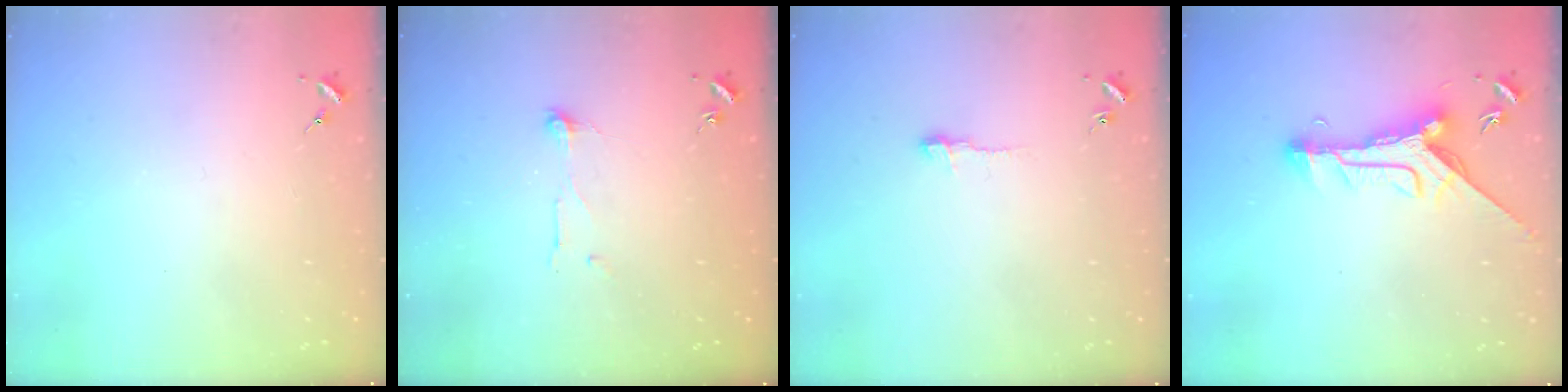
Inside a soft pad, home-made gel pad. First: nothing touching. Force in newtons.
{"total": 3.8, "press": 3.8, "slide": 0.3}
{"total": 4.3, "press": 4.3, "slide": 0.5}
{"total": 12.2, "press": 12.1, "slide": 1.2}